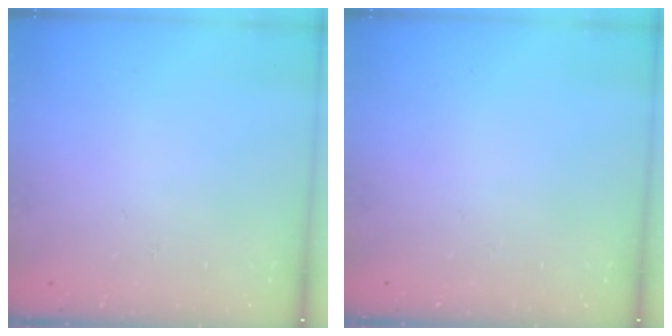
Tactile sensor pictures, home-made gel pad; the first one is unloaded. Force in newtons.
{"total": 0.0}